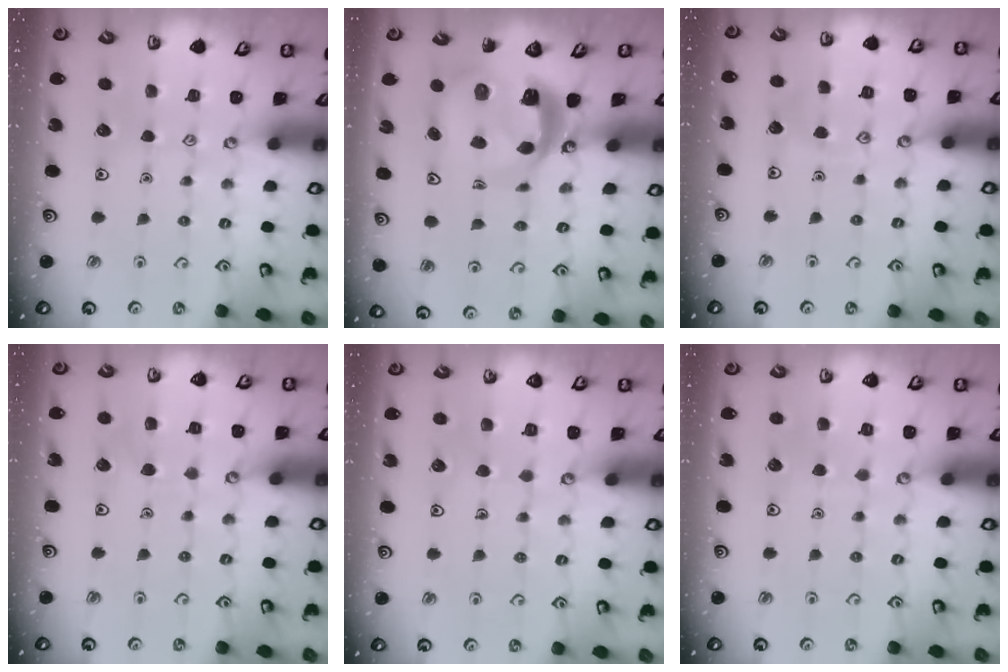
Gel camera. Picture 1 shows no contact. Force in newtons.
{"total": 8.4, "press": 8.3, "slide": 0.9}
{"total": 5.8, "press": 5.8, "slide": 0.6}
{"total": 5.3, "press": 5.3, "slide": 0.5}
{"total": 5.3, "press": 5.3, "slide": 0.4}
{"total": 2.6, "press": 2.6, "slide": 0.3}